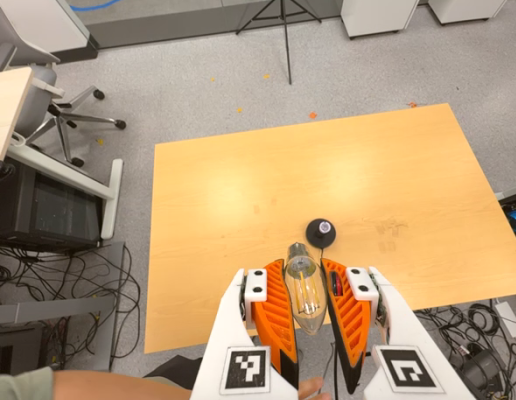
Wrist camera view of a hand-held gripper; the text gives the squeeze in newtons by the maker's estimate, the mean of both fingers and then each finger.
{"total": 22.1, "left": 24.4, "right": 19.8}